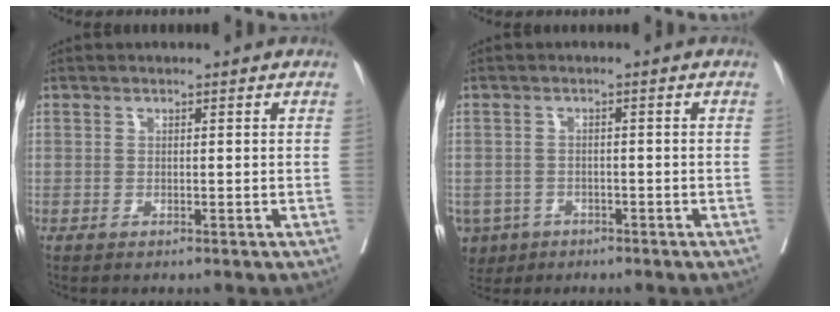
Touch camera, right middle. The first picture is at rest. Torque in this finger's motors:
{"motor_torque": [0.20, -0.51, 1.05, 0.21]}